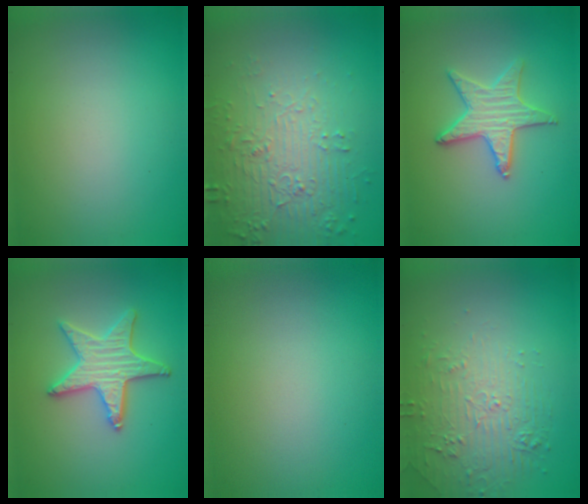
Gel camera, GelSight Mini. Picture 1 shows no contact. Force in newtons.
{"total": 6.0, "press": 3.9, "slide": 4.6}
{"total": 3.3, "press": 3.3, "slide": 0.3}
{"total": 3.8, "press": 3.6, "slide": 1.3}
{"total": 0.0}
{"total": 2.1, "press": 1.5, "slide": 1.5}